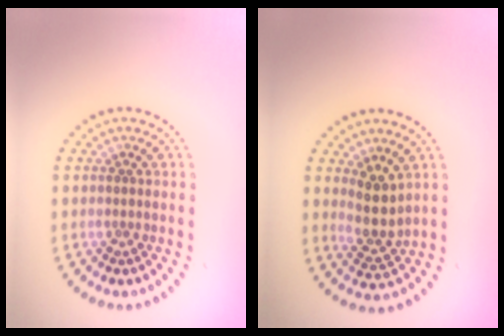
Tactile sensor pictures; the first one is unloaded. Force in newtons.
{"total": 2.9, "press": 2.3, "slide": 1.7}